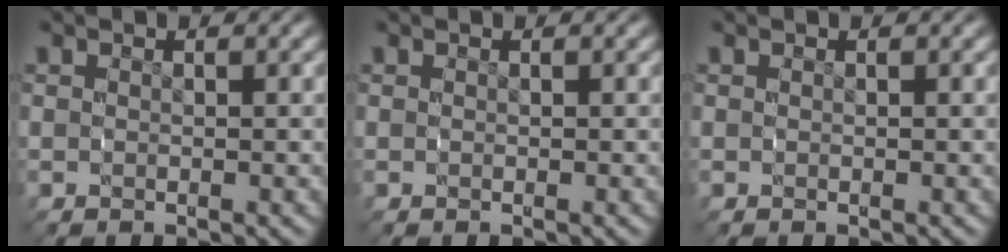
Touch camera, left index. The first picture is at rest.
{"total": 0.0}
{"total": 0.0}